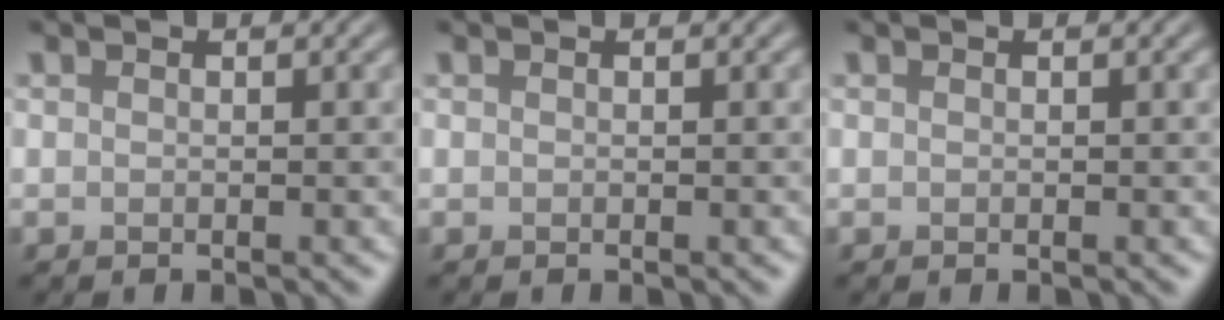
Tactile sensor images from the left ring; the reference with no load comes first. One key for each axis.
{"total": 0.0}
{"total": 0.0}